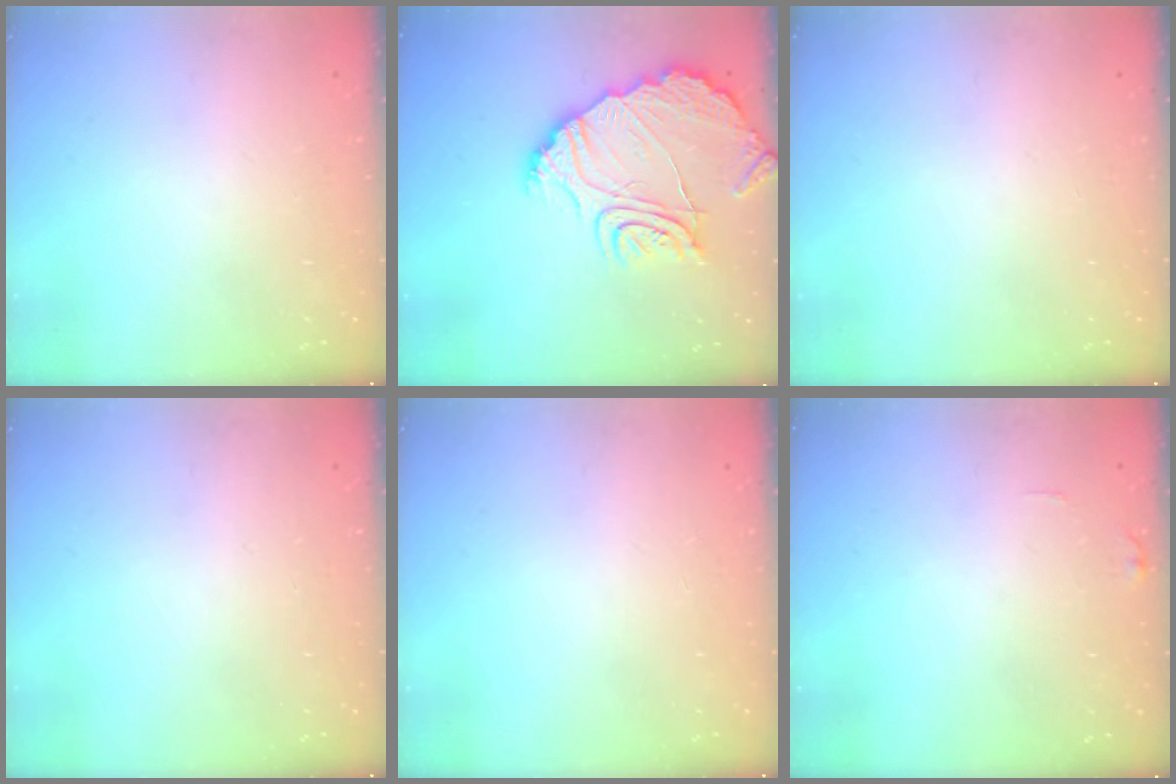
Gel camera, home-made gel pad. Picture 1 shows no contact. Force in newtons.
{"total": 15.7, "press": 15.6, "slide": 1.7}
{"total": 0.0}
{"total": 0.0}
{"total": 0.0}
{"total": 5.1, "press": 5.1, "slide": 0.3}